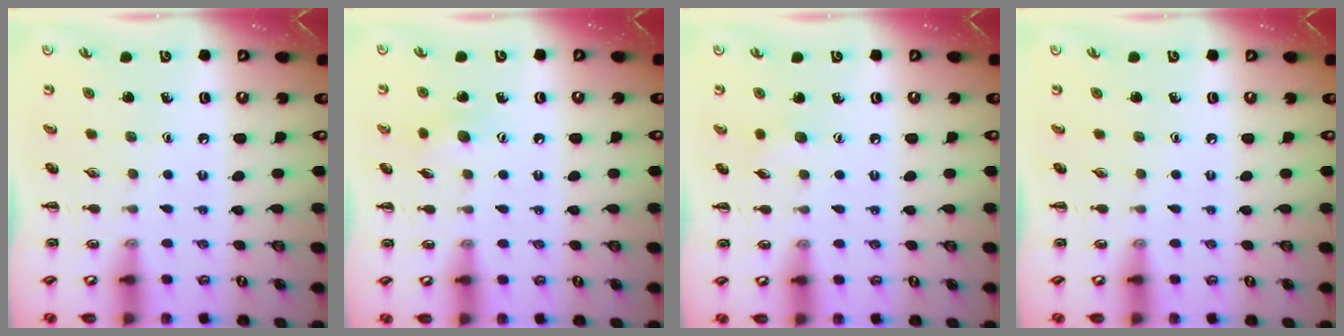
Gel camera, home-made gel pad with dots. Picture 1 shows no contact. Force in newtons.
{"total": 6.3, "press": 6.3, "slide": 1.0}
{"total": 4.4, "press": 4.2, "slide": 1.2}
{"total": 0.0}